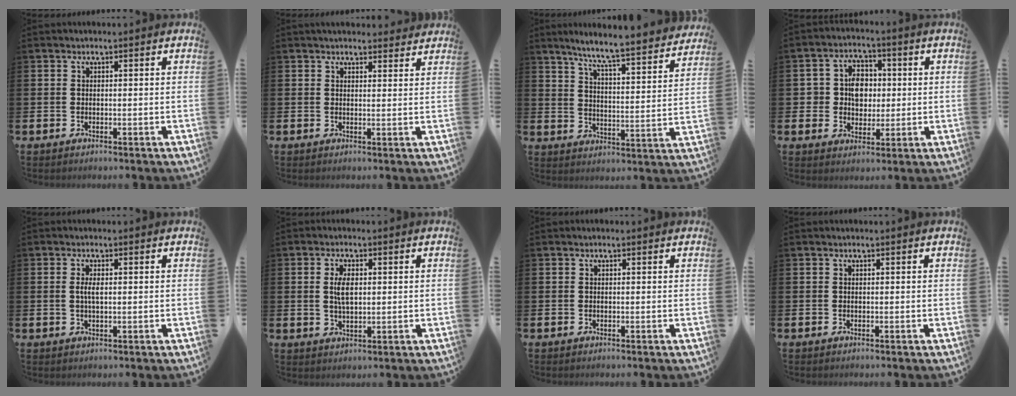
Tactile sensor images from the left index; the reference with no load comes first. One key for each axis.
{"total": 2.7, "fx": 2.6, "fy": 0.6, "fz": 0.1, "tx": 0.005, "ty": -0.014, "tz": 0.046}
{"total": 7.6, "fx": 7.0, "fy": -0.1, "fz": 3.0, "tx": -0.081, "ty": -0.052, "tz": 0.117}
{"total": 6.0, "fx": 0.9, "fy": 5.0, "fz": 3.1, "tx": -0.062, "ty": 0.013, "tz": 0.009}
{"total": 2.0, "fx": 0.3, "fy": 0.7, "fz": 1.9, "tx": -0.037, "ty": 0.003, "tz": 0.002}
{"total": 3.6, "fx": 0.8, "fy": 1.8, "fz": 3.1, "tx": -0.055, "ty": 0.005, "tz": 0.010}
{"total": 0.0}
{"total": 0.0}